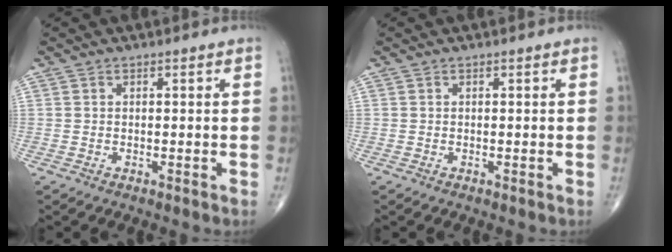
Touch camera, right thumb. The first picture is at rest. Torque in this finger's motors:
{"motor_torque": [0.03, -0.10, 0.08, -0.02, -0.03]}